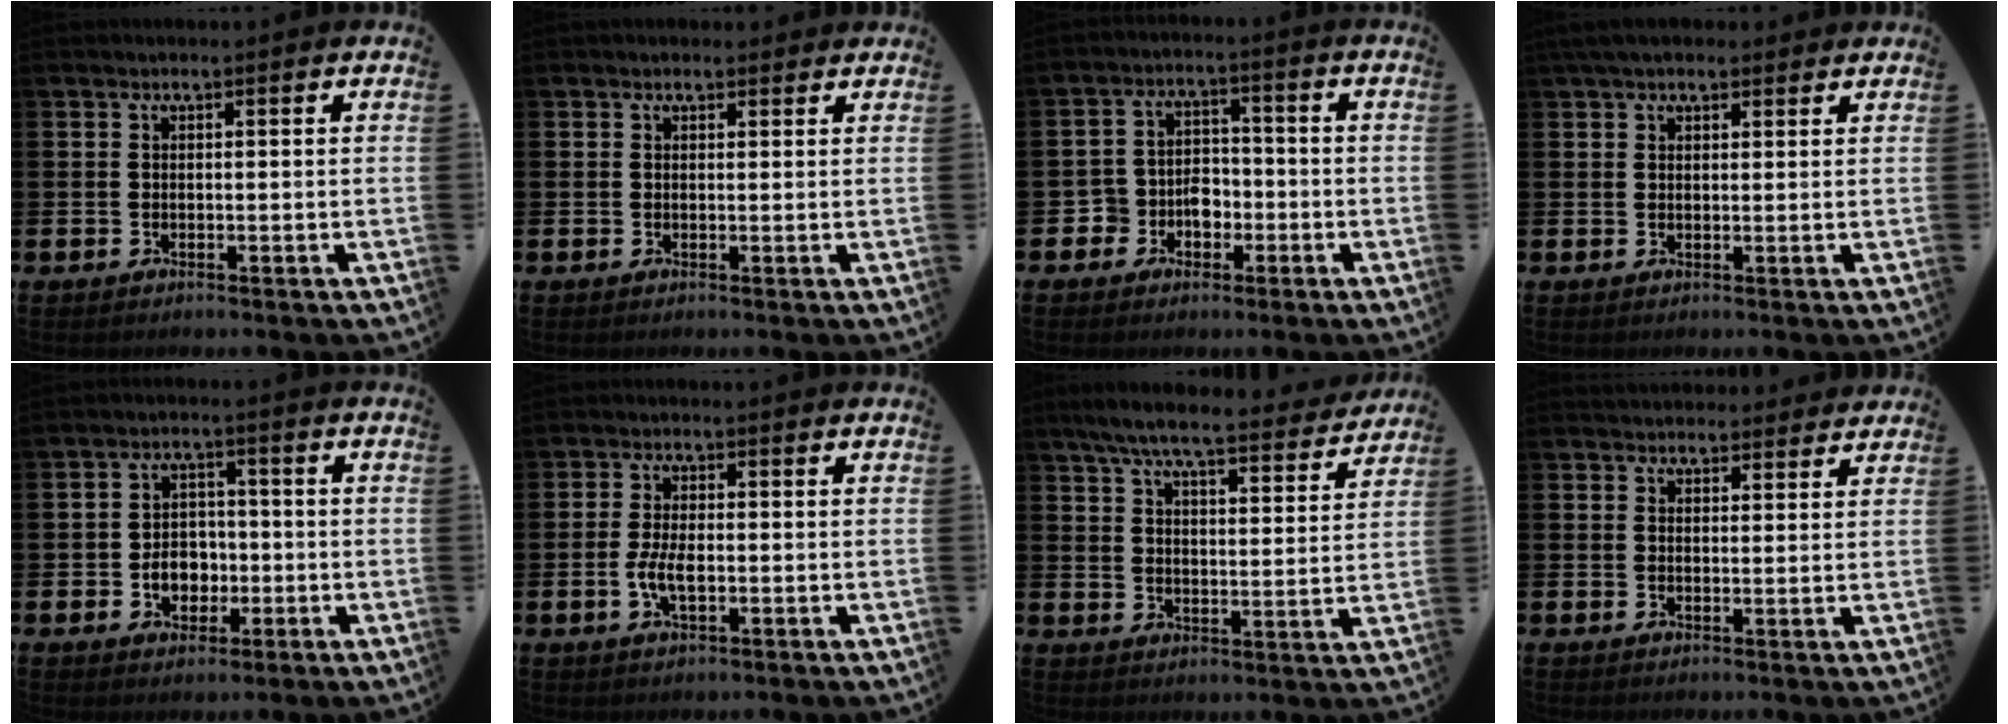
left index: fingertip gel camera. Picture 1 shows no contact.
{"total": 0.9, "force": [0.8, 0.5, 0.1], "torque": [0.013, 0.001, 0.011]}
{"total": 4.3, "force": [-2.0, 3.7, 0.8], "torque": [-0.032, 0.007, -0.043]}
{"total": 3.5, "force": [3.0, 1.3, 1.4], "torque": [-0.025, -0.004, 0.053]}
{"total": 4.4, "force": [-1.1, 3.5, 2.4], "torque": [-0.031, 0.000, -0.029]}
{"total": 3.7, "force": [-0.7, 1.7, 3.2], "torque": [-0.058, -0.001, -0.016]}
{"total": 7.6, "force": [7.0, 0.8, 3.0], "torque": [-0.065, -0.046, 0.116]}
{"total": 3.1, "force": [2.9, 0.9, -0.1], "torque": [0.013, -0.016, 0.051]}